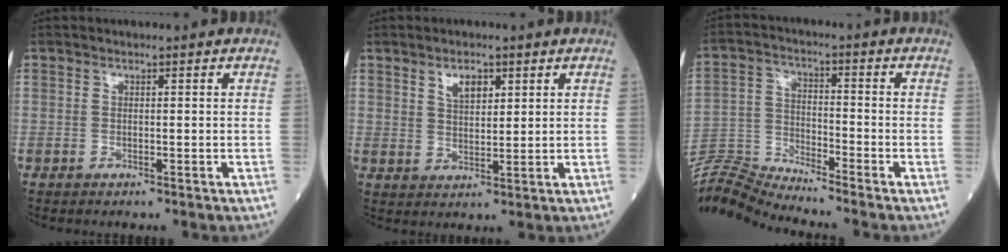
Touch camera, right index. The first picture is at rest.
{"total": 3.8, "force": [2.0, 1.8, 2.7], "torque": [-0.051, 0.003, 0.040]}
{"total": 9.3, "force": [-9.0, -2.2, 0.0], "torque": [-0.009, 0.014, -0.174]}